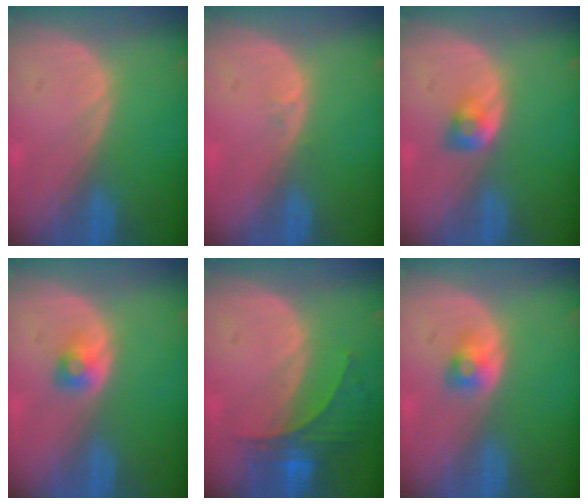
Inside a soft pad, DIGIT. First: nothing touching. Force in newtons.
{"total": 0.6, "press": 0.5, "slide": 0.4}
{"total": 2.8, "press": 2.5, "slide": 1.3}
{"total": 2.2, "press": 2.2, "slide": 0.3}
{"total": 5.9, "press": 5.6, "slide": 2.0}
{"total": 2.7, "press": 2.4, "slide": 1.1}